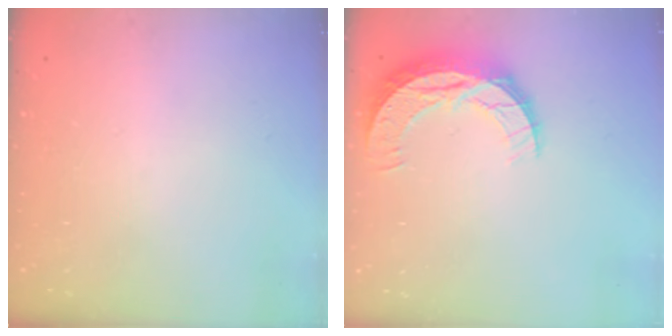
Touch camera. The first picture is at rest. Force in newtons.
{"total": 10.4, "press": 10.4, "slide": 0.6}